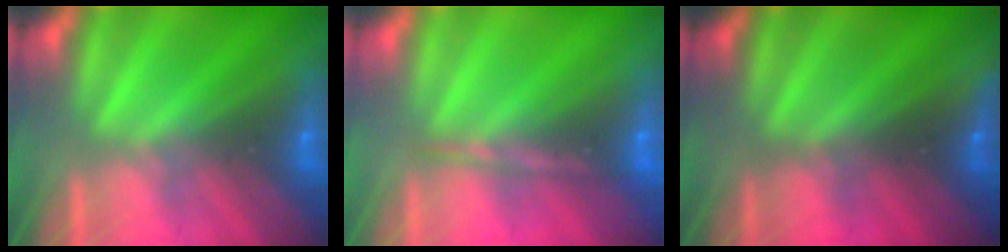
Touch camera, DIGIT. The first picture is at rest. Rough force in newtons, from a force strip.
{"total": 1.7}
{"total": 1.6}